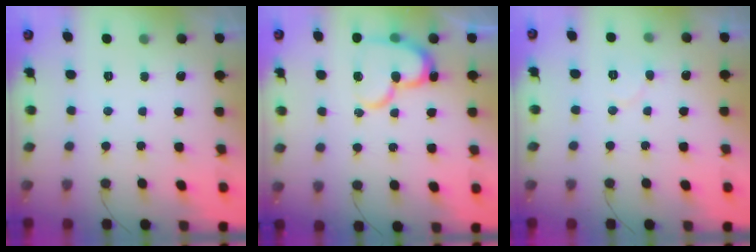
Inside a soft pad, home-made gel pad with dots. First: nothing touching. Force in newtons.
{"total": 15.6, "press": 15.5, "slide": 1.2}
{"total": 5.5, "press": 5.5, "slide": 0.5}